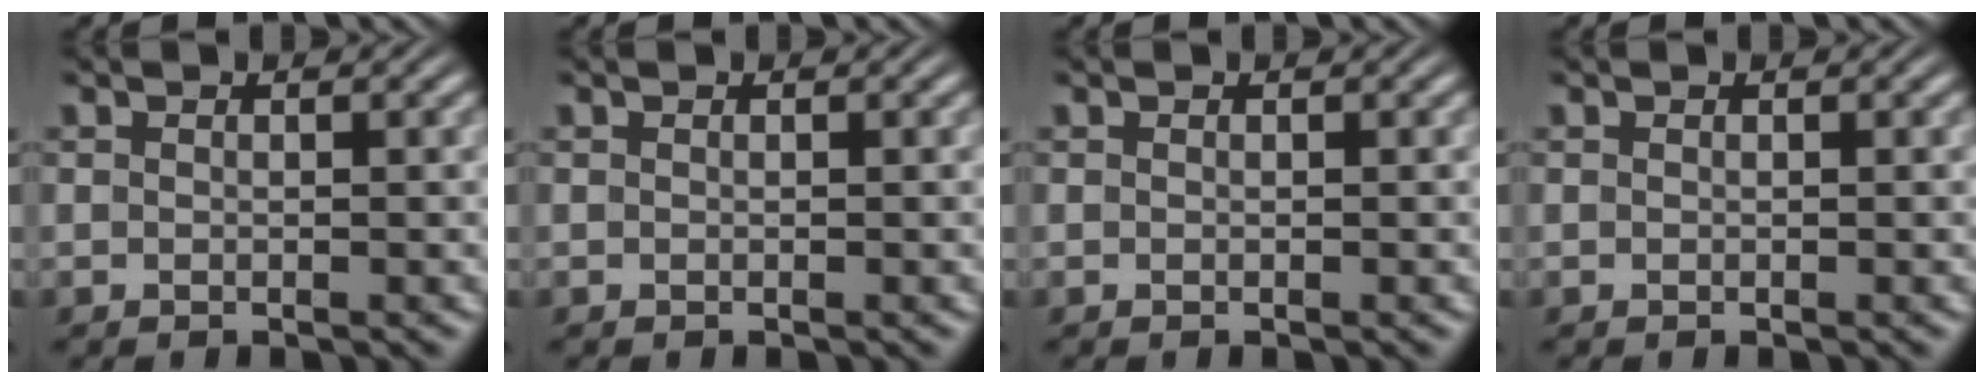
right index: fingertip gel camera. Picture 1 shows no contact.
{"total": 0.0}
{"total": 0.0}
{"total": 0.0}